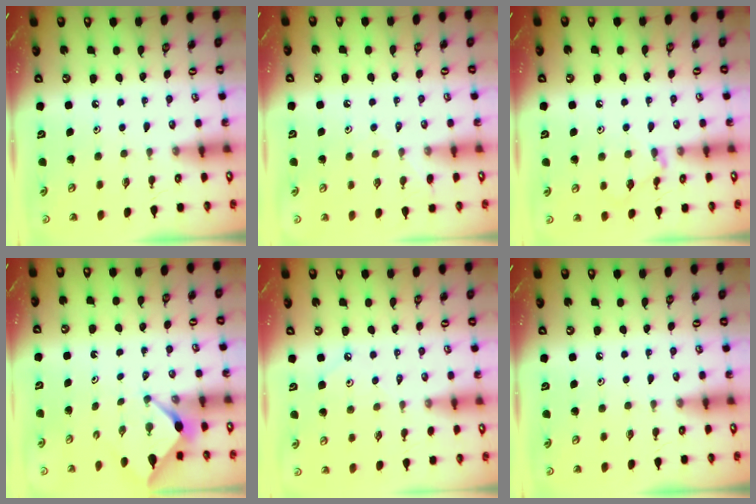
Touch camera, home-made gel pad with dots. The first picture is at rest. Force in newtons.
{"total": 7.1, "press": 7.1, "slide": 0.8}
{"total": 5.8, "press": 5.7, "slide": 0.7}
{"total": 2.5, "press": 2.5, "slide": 0.3}
{"total": 1.7, "press": 1.7, "slide": 0.3}
{"total": 0.0}